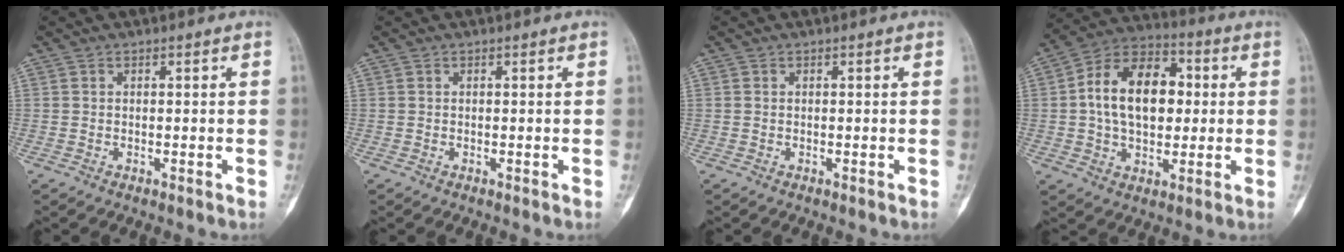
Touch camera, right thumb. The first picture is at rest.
{"total": 0.0}
{"total": 0.0}
{"total": 16.8, "force": [1.4, 10.9, 12.7], "torque": [-0.182, 0.025, 0.016]}